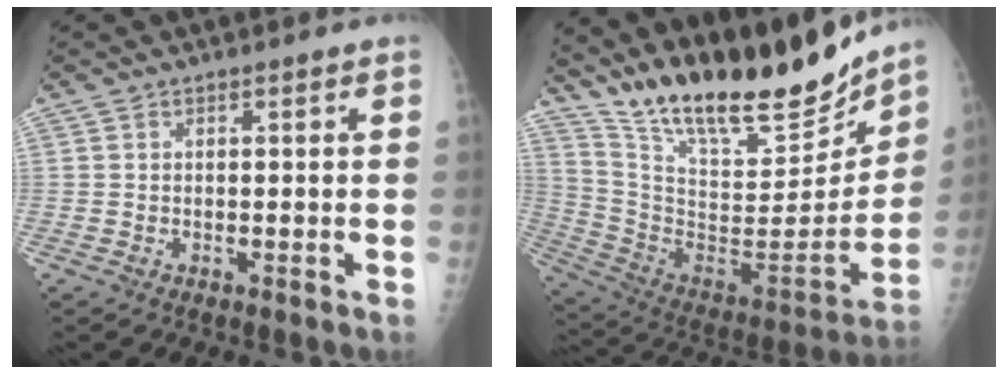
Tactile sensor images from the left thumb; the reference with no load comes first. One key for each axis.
{"total": 26.6, "fx": 21.8, "fy": 7.2, "fz": 13.4, "tx": -0.192, "ty": -0.103, "tz": 0.362}